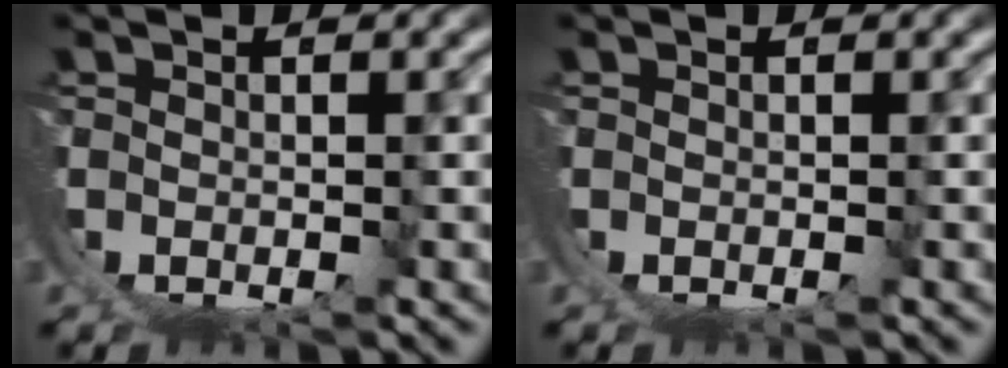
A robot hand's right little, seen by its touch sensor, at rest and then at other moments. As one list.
[{"total": 0.0}]